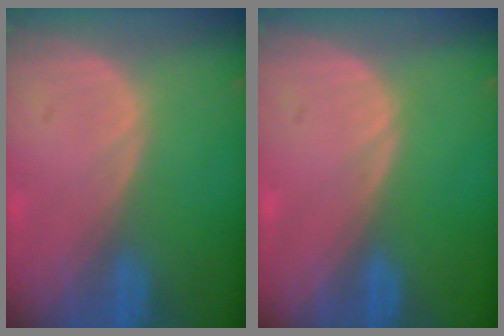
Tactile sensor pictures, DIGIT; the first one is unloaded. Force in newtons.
{"total": 0.0}